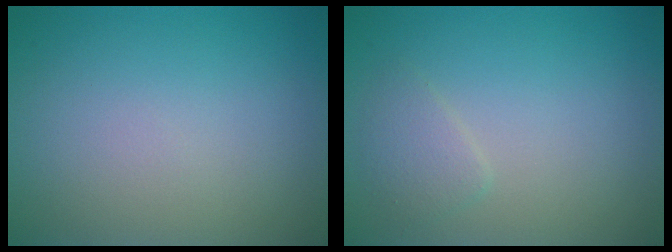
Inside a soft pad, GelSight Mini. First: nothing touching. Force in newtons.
{"total": 1.5, "press": 1.5, "slide": 0.1}